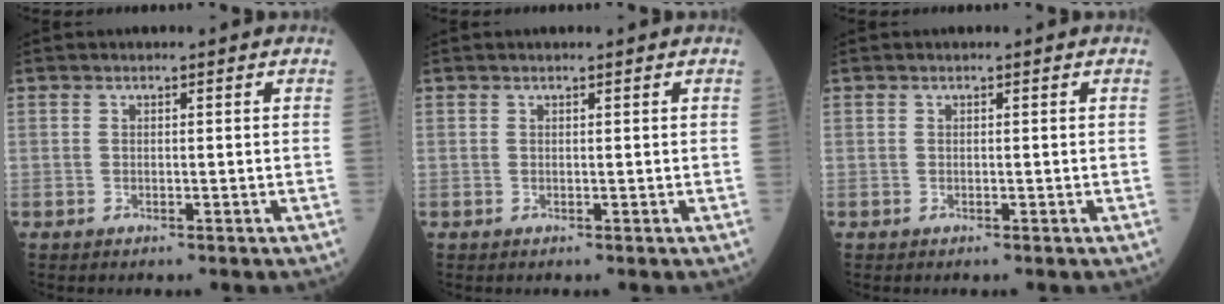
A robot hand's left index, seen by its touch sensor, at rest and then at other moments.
{"total": 0.5, "force": [0.5, -0.1, 0.2], "torque": [-0.003, 0.005, 0.009]}
{"total": 0.0}